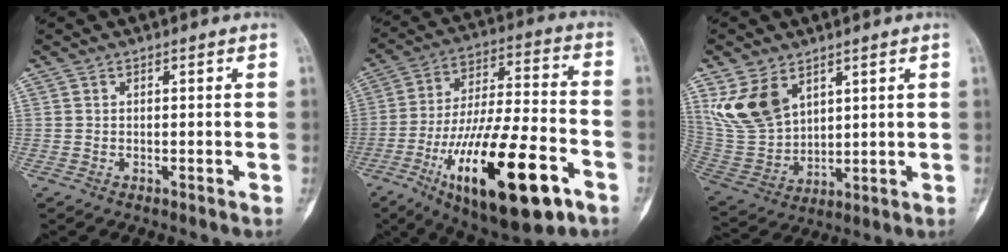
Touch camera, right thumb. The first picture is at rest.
{"total": 26.0, "force": [-11.3, 8.6, 21.8], "torque": [-0.388, 0.046, -0.177]}
{"total": 12.3, "force": [6.2, 8.0, 6.9], "torque": [-0.122, -0.024, 0.146]}